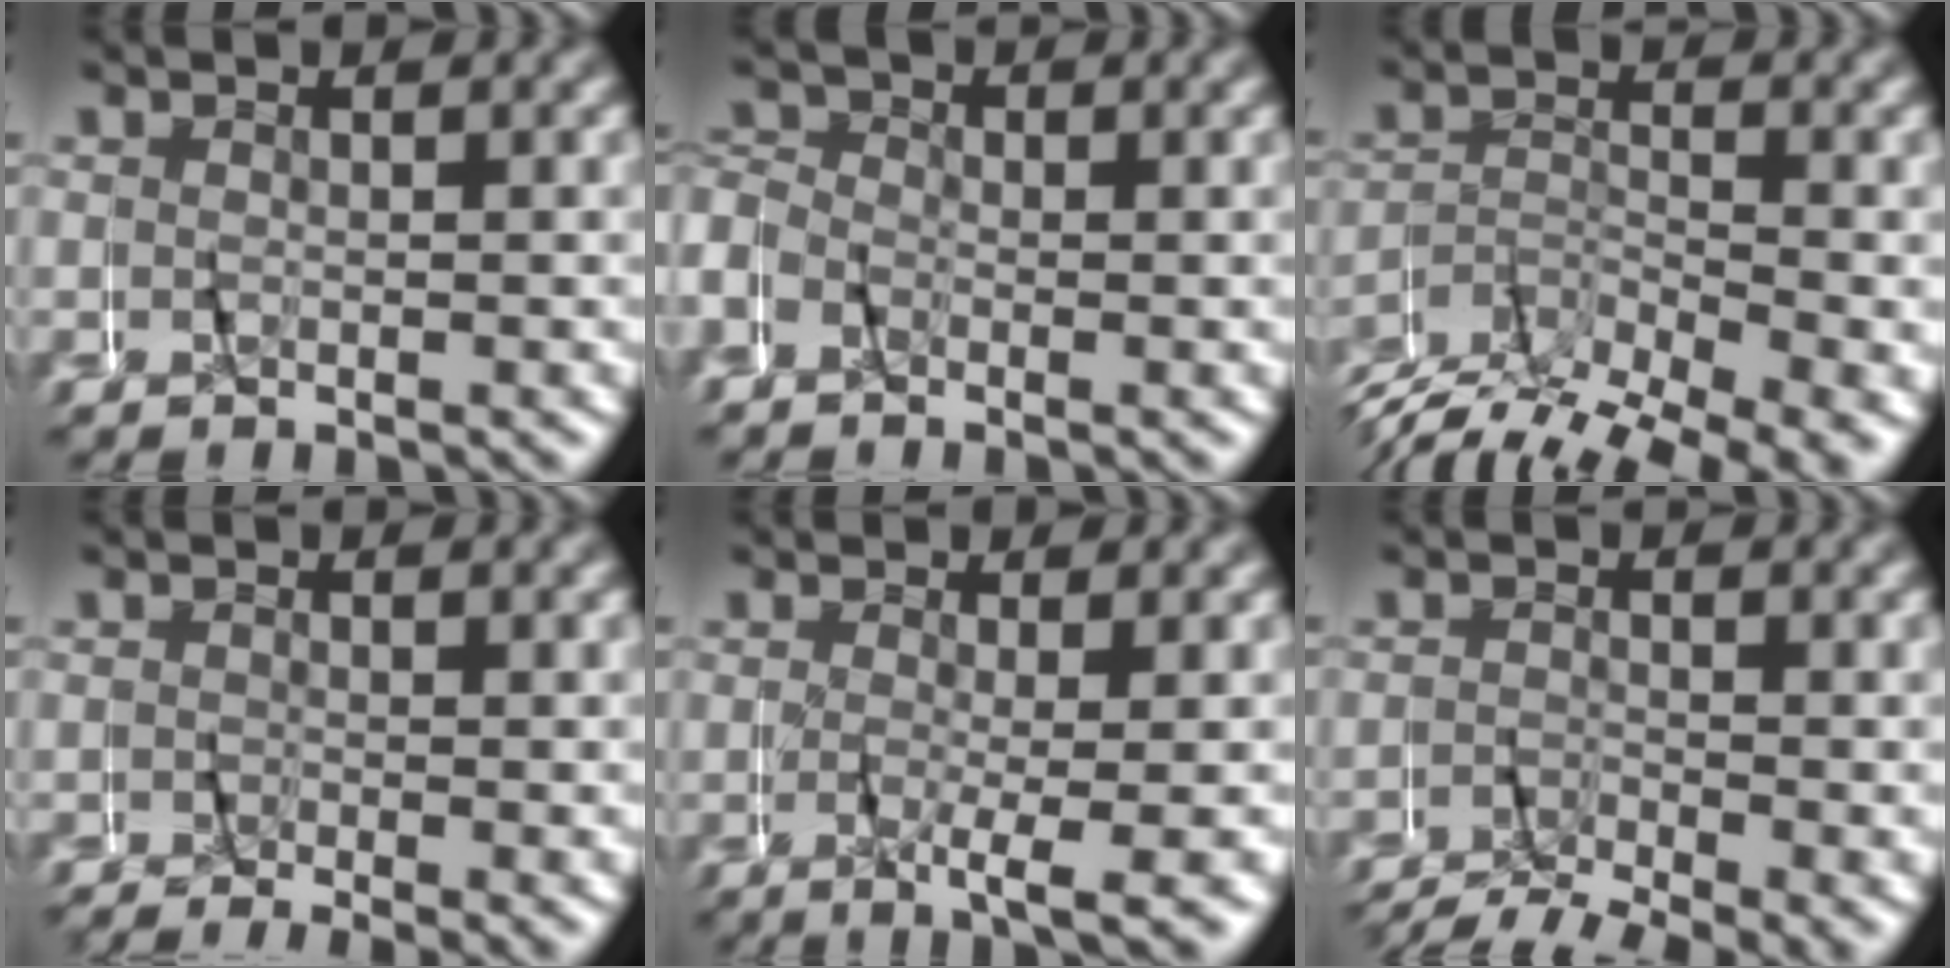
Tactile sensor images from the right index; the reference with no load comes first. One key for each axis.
{"total": 3.3, "fx": -1.0, "fy": 3.1, "fz": 0.8, "tx": -0.021, "ty": 0.008, "tz": -0.036}
{"total": 7.0, "fx": -5.2, "fy": 2.5, "fz": 3.9, "tx": -0.065, "ty": -0.010, "tz": -0.089}
{"total": 2.1, "fx": -1.0, "fy": 0.8, "fz": 1.7, "tx": -0.020, "ty": -0.003, "tz": -0.018}
{"total": 3.5, "fx": -1.0, "fy": -1.2, "fz": 3.1, "tx": -0.042, "ty": -0.008, "tz": -0.013}
{"total": 5.1, "fx": -4.2, "fy": 2.0, "fz": 2.2, "tx": -0.028, "ty": -0.016, "tz": -0.064}